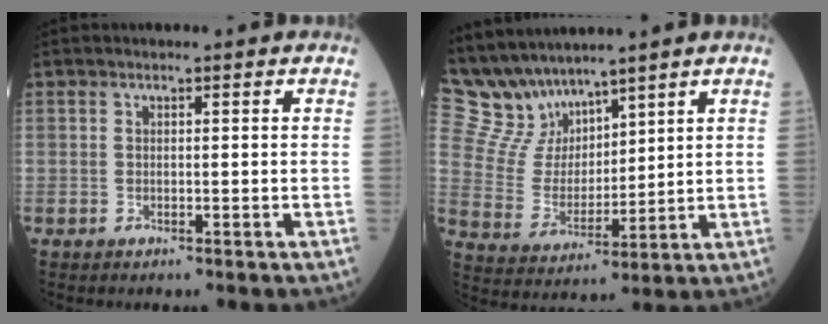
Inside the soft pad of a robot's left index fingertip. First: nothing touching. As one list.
[{"total": 9.5, "force": [8.7, 3.6, 1.3], "torque": [-0.053, 0.027, 0.192]}]